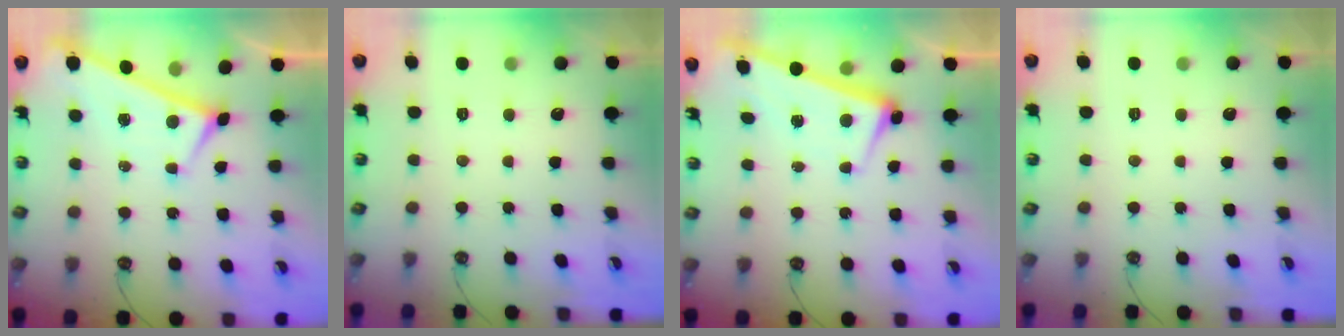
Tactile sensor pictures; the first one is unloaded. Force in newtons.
{"total": 0.0}
{"total": 2.5, "press": 2.4, "slide": 0.5}
{"total": 0.9, "press": 0.9, "slide": 0.1}